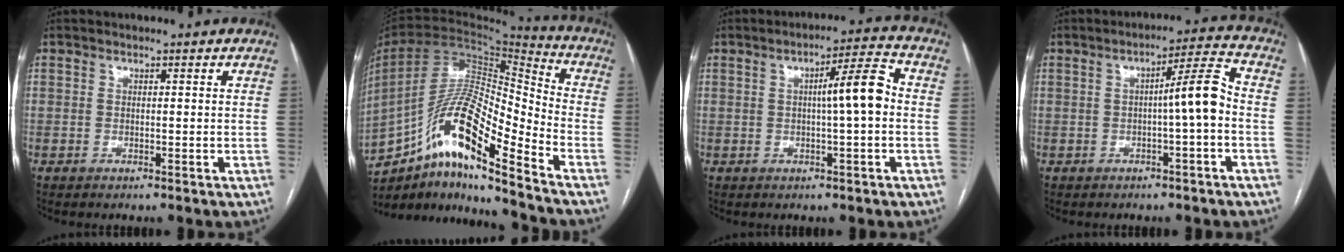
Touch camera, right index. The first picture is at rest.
{"total": 17.5, "force": [-10.8, 2.4, 13.6], "torque": [-0.256, 0.019, -0.190]}
{"total": 7.2, "force": [0.1, 0.3, 7.2], "torque": [-0.108, 0.017, -0.001]}
{"total": 6.6, "force": [-0.9, -0.2, 6.5], "torque": [-0.096, 0.018, -0.012]}